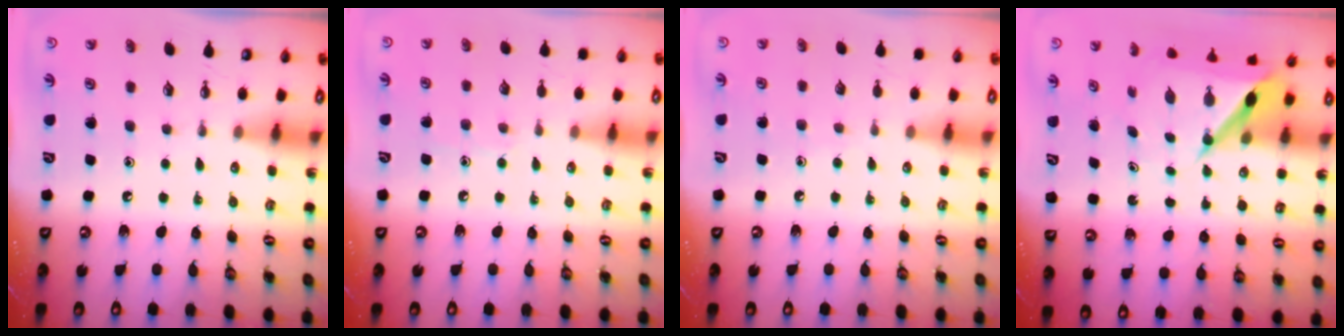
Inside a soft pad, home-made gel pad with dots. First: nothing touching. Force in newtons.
{"total": 6.2, "press": 6.1, "slide": 0.7}
{"total": 3.7, "press": 3.7, "slide": 0.4}
{"total": 7.1, "press": 7.1, "slide": 0.6}